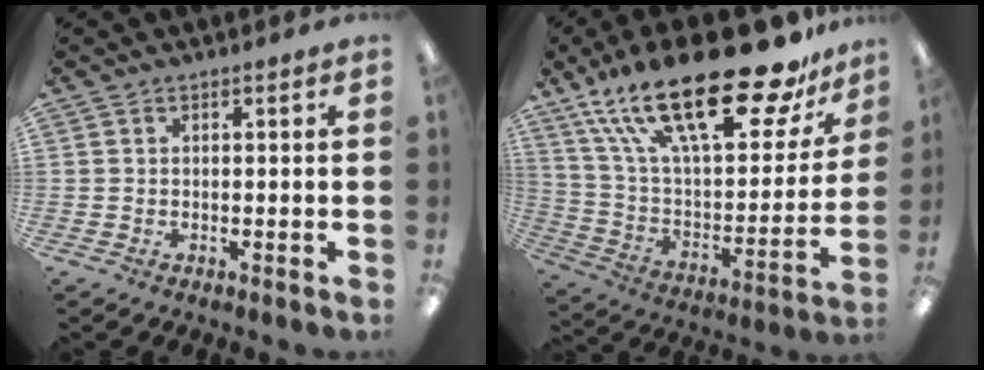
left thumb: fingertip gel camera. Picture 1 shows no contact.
{"total": 30.2, "force": [19.5, 10.6, 20.5], "torque": [-0.367, -0.119, 0.327]}